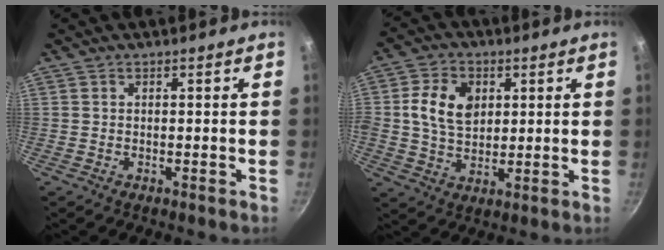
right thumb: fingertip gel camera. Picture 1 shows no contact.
{"total": 9.8, "force": [2.1, 7.0, 6.5], "torque": [-0.102, -0.001, 0.035]}